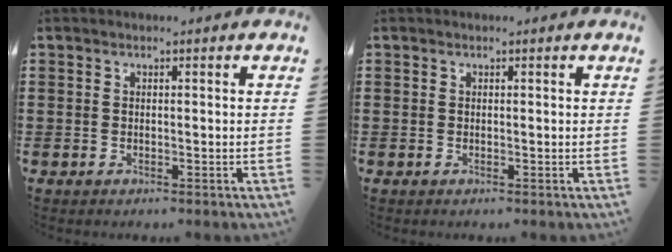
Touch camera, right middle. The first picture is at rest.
{"total": 0.0}